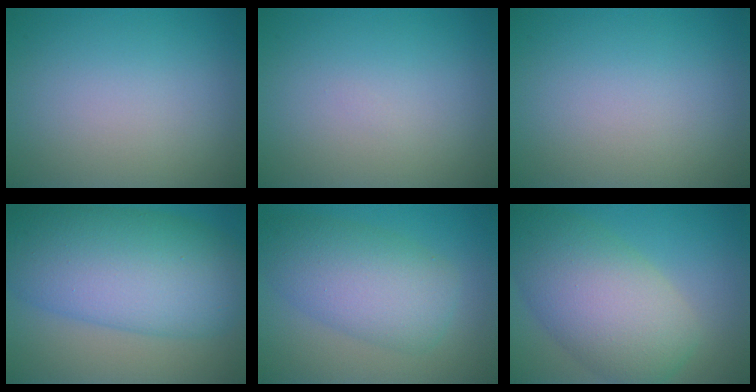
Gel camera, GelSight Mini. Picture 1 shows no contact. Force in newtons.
{"total": 0.0}
{"total": 0.0}
{"total": 12.2, "press": 12.2, "slide": 0.2}
{"total": 6.7, "press": 6.7, "slide": 0.2}
{"total": 9.2, "press": 9.2, "slide": 0.4}